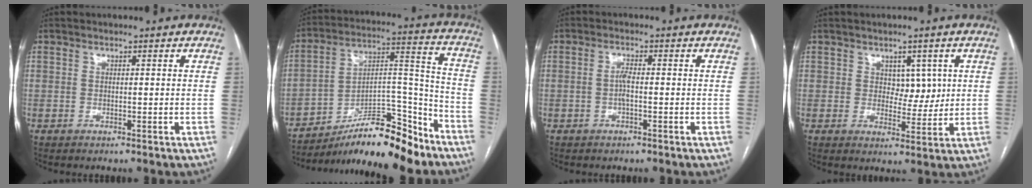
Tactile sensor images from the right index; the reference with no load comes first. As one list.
[{"total": 16.9, "force": [-13.6, 3.4, 9.5], "torque": [-0.152, 0.032, -0.224]}, {"total": 1.9, "force": [-0.3, 0.3, 1.9], "torque": [-0.037, 0.004, -0.006]}, {"total": 4.1, "force": [1.4, 2.7, 2.8], "torque": [-0.033, 0.001, 0.025]}]